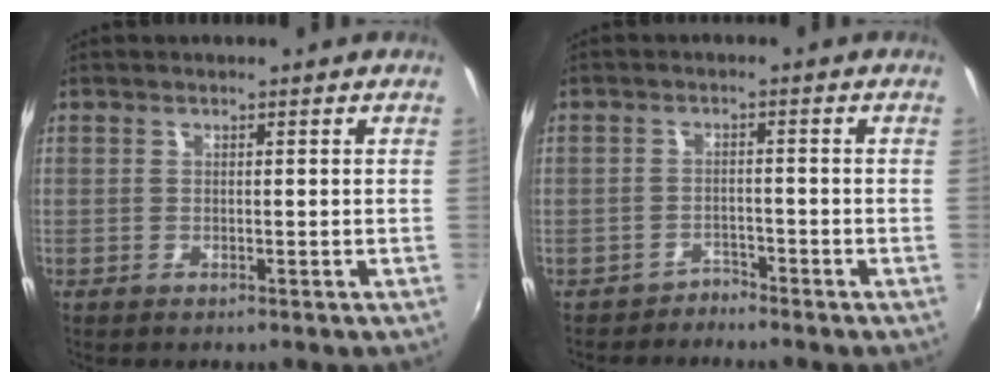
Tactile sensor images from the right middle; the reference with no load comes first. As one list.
[{"total": 2.3, "force": [-1.9, 1.0, -0.8], "torque": [0.011, 0.010, -0.036]}]